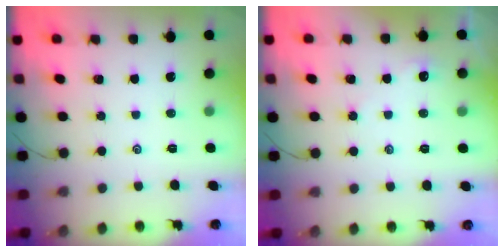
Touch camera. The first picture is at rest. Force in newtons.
{"total": 2.0, "press": 2.0, "slide": 0.3}